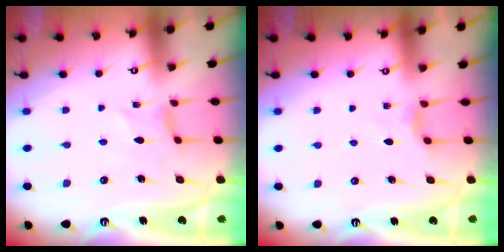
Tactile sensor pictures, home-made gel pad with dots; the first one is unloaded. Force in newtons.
{"total": 2.6, "press": 2.6, "slide": 0.4}